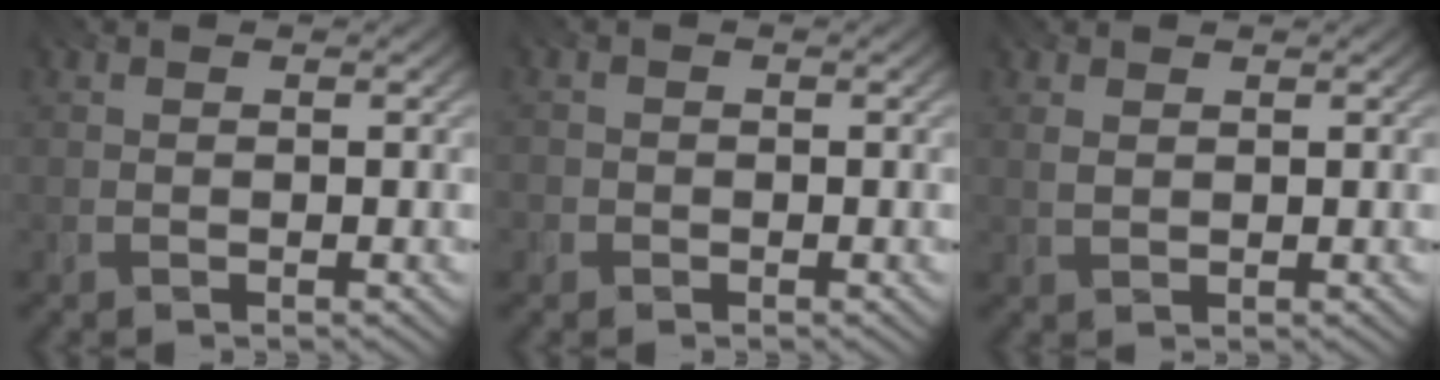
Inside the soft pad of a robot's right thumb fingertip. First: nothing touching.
{"total": 1.3, "force": [-1.0, 0.7, -0.4], "torque": [0.013, -0.005, -0.027]}
{"total": 2.0, "force": [1.2, 1.1, 1.2], "torque": [-0.028, -0.001, 0.025]}